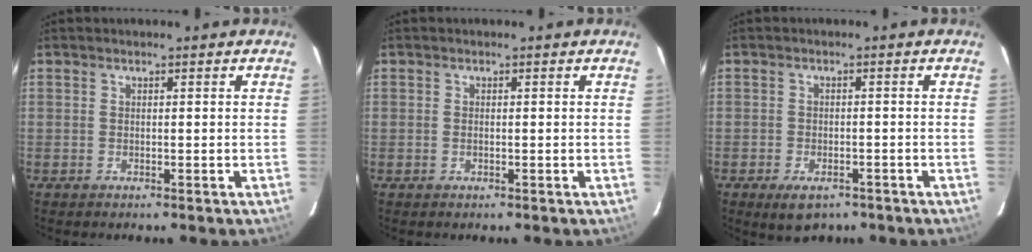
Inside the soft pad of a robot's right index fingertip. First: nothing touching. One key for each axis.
{"total": 0.6, "fx": -0.2, "fy": 0.3, "fz": 0.5, "tx": -0.011, "ty": 0.001, "tz": -0.003}
{"total": 5.2, "fx": -2.8, "fy": 3.1, "fz": 3.0, "tx": -0.059, "ty": -0.013, "tz": -0.038}